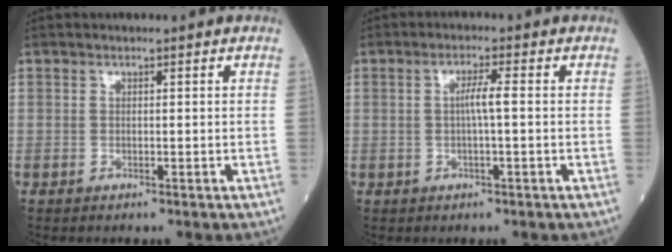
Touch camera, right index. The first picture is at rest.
{"total": 3.0, "force": [0.0, 0.2, 3.0], "torque": [-0.061, 0.003, 0.001]}